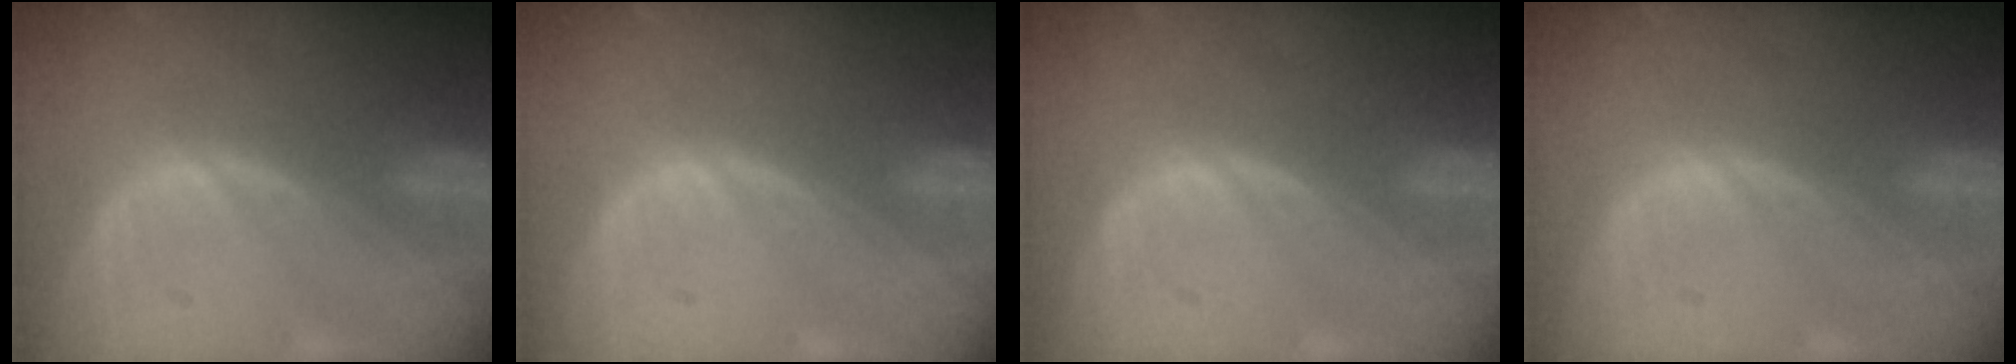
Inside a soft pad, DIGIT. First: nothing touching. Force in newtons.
{"total": 0.0}
{"total": 0.0}
{"total": 0.0}